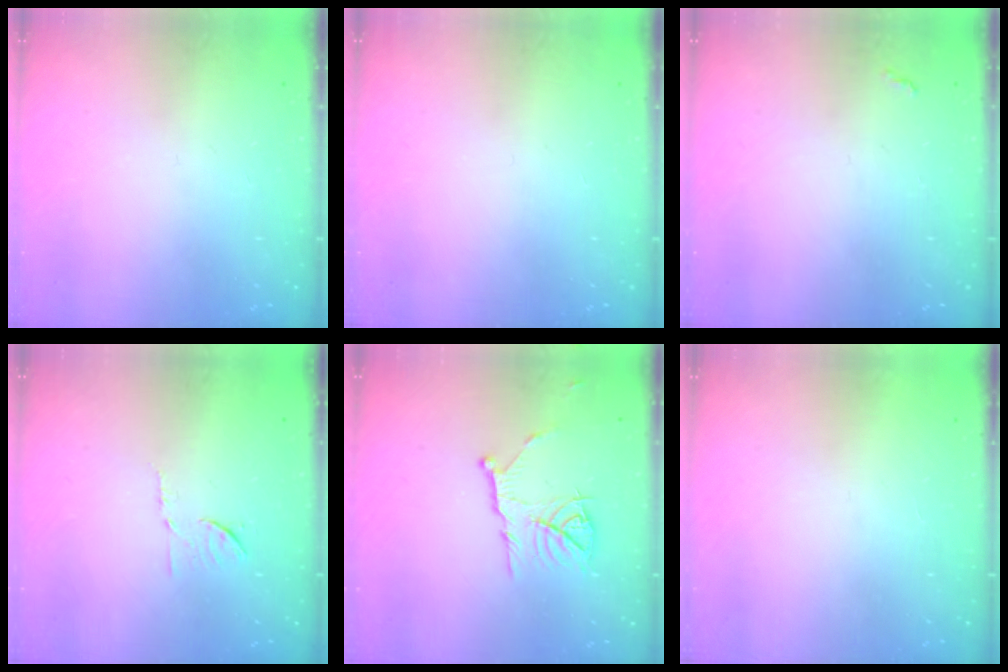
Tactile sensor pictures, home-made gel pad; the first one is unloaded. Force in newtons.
{"total": 0.0}
{"total": 3.2, "press": 3.2, "slide": 0.5}
{"total": 6.1, "press": 6.1, "slide": 0.7}
{"total": 10.3, "press": 10.3, "slide": 0.6}
{"total": 1.5, "press": 1.5, "slide": 0.1}